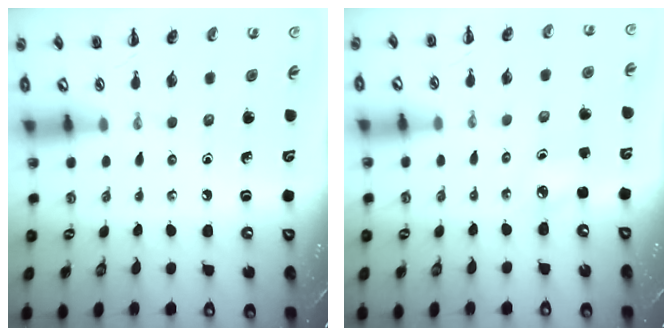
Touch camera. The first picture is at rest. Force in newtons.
{"total": 4.2, "press": 4.1, "slide": 0.9}